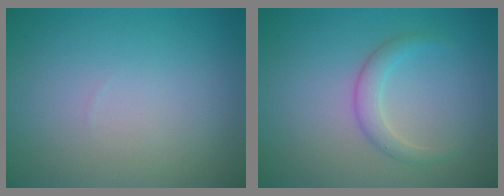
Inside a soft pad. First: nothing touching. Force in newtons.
{"total": 1.9, "press": 1.9, "slide": 0.1}